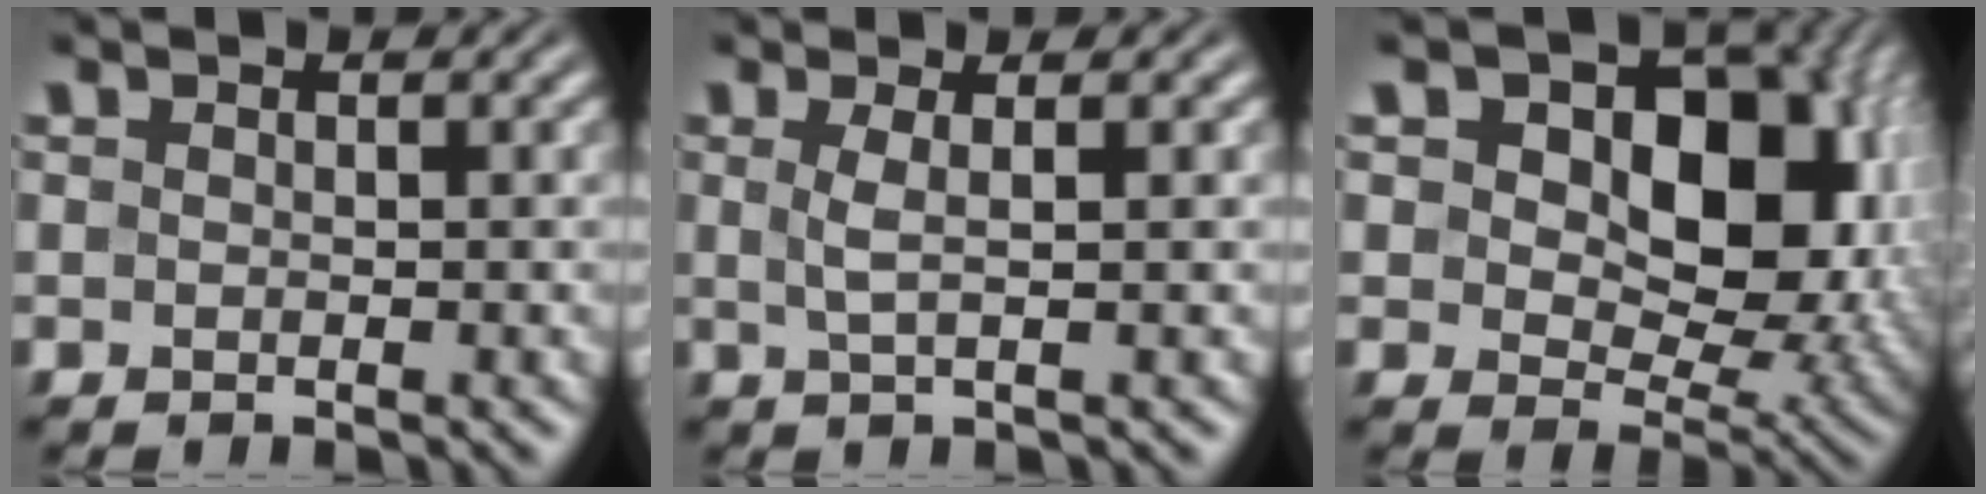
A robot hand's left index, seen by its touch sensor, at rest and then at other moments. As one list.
[{"total": 2.0, "force": [0.3, 0.5, 1.9], "torque": [-0.037, -0.001, 0.003]}, {"total": 12.9, "force": [3.3, 8.2, 9.3], "torque": [-0.116, 0.005, 0.040]}]